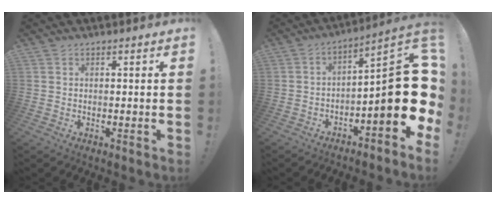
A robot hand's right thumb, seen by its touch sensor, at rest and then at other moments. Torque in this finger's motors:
{"motor_torque": [2.43, 2.58, 1.36, -1.41, 0.08]}